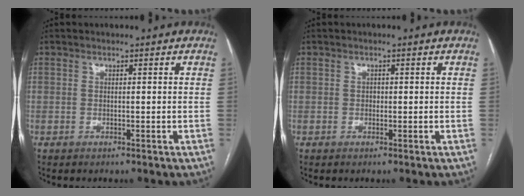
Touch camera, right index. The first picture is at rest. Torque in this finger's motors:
{"motor_torque": [0.08, 0.03, -0.02, 0.01]}